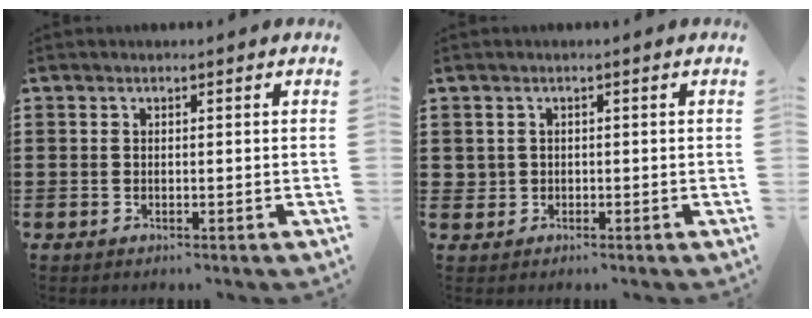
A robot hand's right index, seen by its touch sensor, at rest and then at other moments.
{"total": 0.9, "force": [-0.2, 0.9, 0.1], "torque": [-0.006, 0.003, -0.006]}